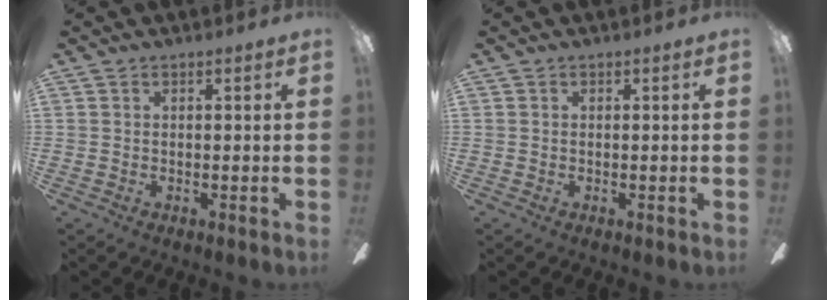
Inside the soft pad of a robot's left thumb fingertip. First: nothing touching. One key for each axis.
{"total": 0.0}